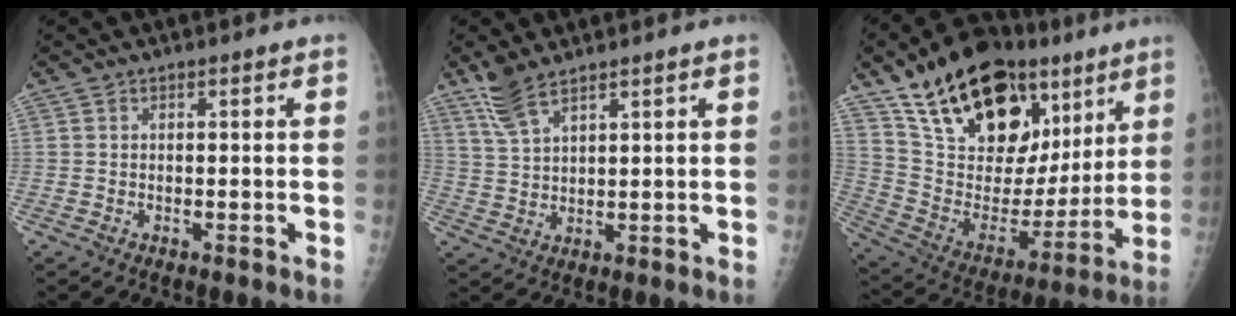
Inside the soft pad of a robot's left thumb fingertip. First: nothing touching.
{"total": 5.5, "force": [4.2, 1.5, 3.1], "torque": [-0.065, -0.011, 0.093]}
{"total": 28.8, "force": [15.6, 15.9, 18.2], "torque": [-0.260, -0.012, 0.272]}